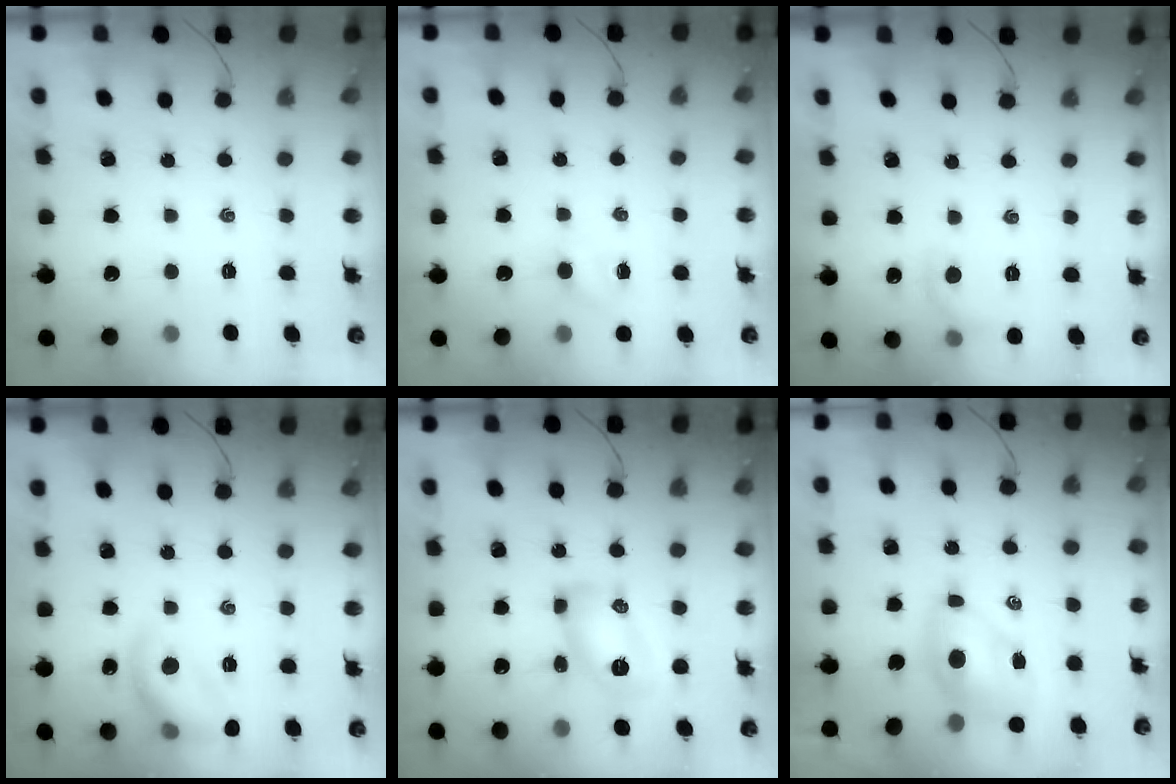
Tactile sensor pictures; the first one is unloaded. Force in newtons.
{"total": 2.1, "press": 2.0, "slide": 0.7}
{"total": 6.6, "press": 6.5, "slide": 1.4}
{"total": 13.0, "press": 12.9, "slide": 0.9}
{"total": 9.5, "press": 9.4, "slide": 1.3}
{"total": 6.9, "press": 6.7, "slide": 1.5}